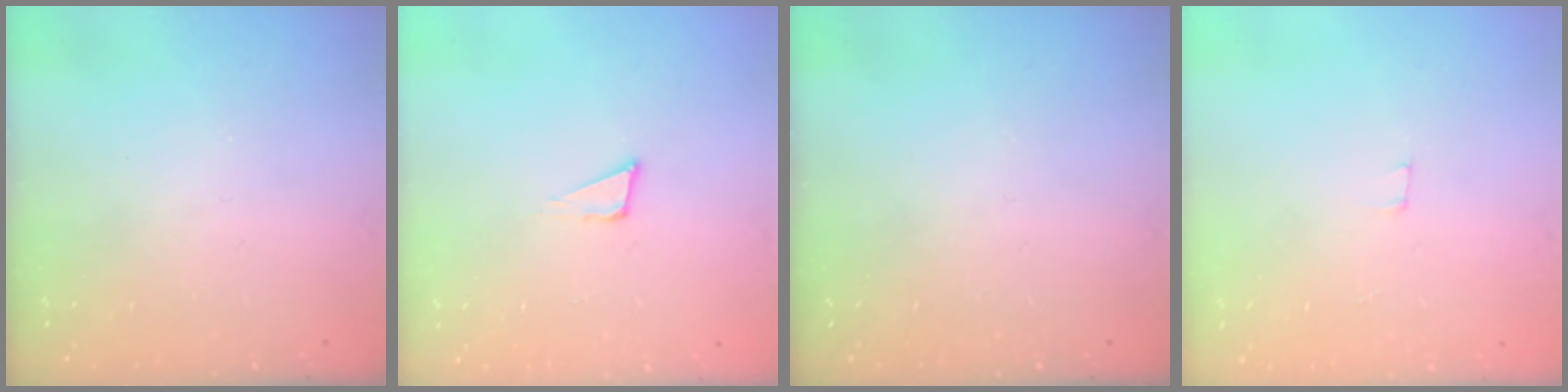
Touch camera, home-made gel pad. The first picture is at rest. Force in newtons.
{"total": 3.6, "press": 3.5, "slide": 0.9}
{"total": 0.0}
{"total": 1.8, "press": 1.8, "slide": 0.1}